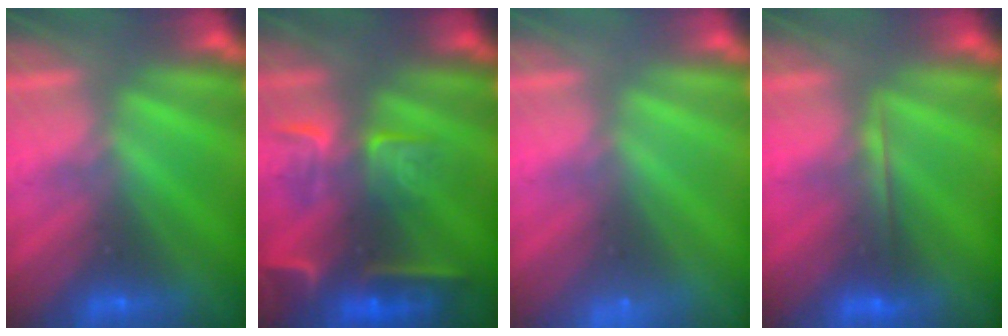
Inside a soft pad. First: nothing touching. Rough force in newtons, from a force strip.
{"total": 6.0}
{"total": 2.2}
{"total": 2.0}